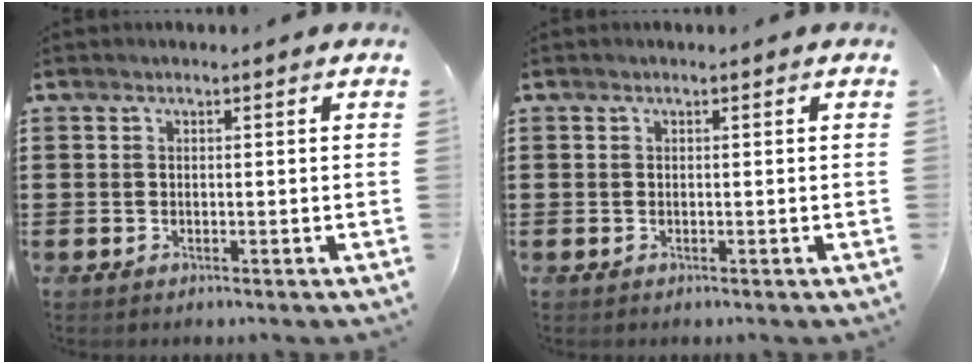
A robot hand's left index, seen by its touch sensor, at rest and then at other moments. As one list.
[{"total": 0.0}]